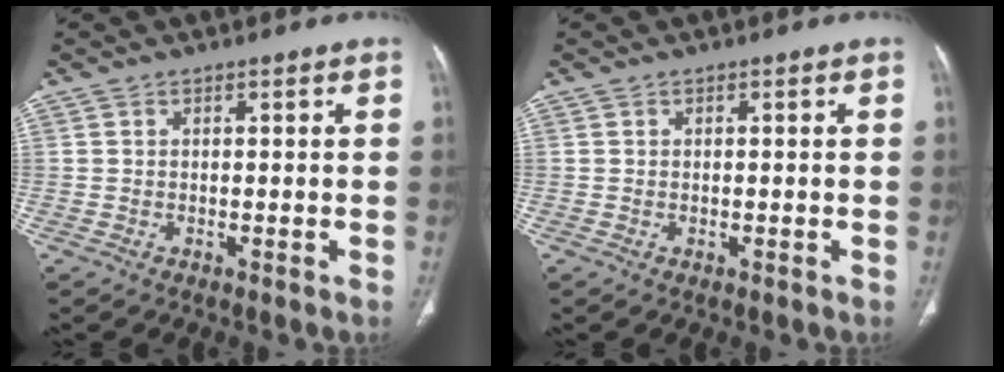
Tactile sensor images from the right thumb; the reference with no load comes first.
{"total": 0.0}